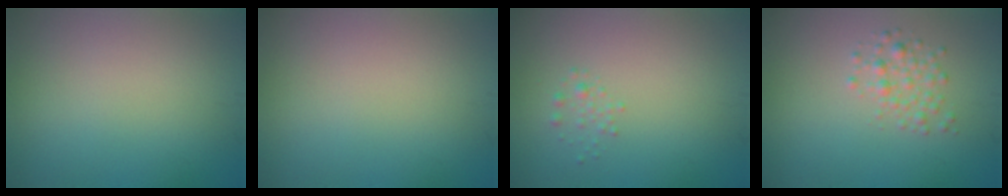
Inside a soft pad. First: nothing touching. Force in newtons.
{"total": 0.0}
{"total": 0.9, "press": 0.9, "slide": 0.1}
{"total": 1.9, "press": 1.9, "slide": 0.1}